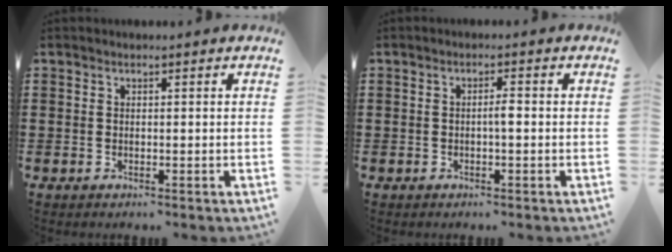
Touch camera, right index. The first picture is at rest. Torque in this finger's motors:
{"motor_torque": [0.35, -0.22, 0.05, 0.04]}